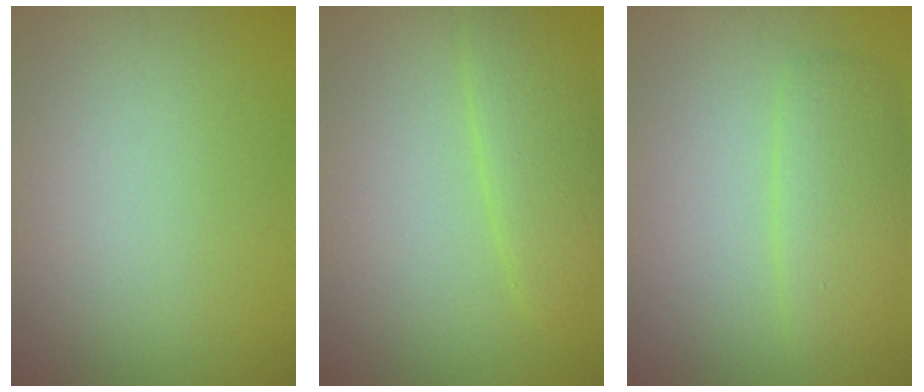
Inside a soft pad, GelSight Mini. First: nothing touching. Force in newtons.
{"total": 3.4, "press": 3.4, "slide": 0.1}
{"total": 3.3, "press": 3.3, "slide": 0.1}